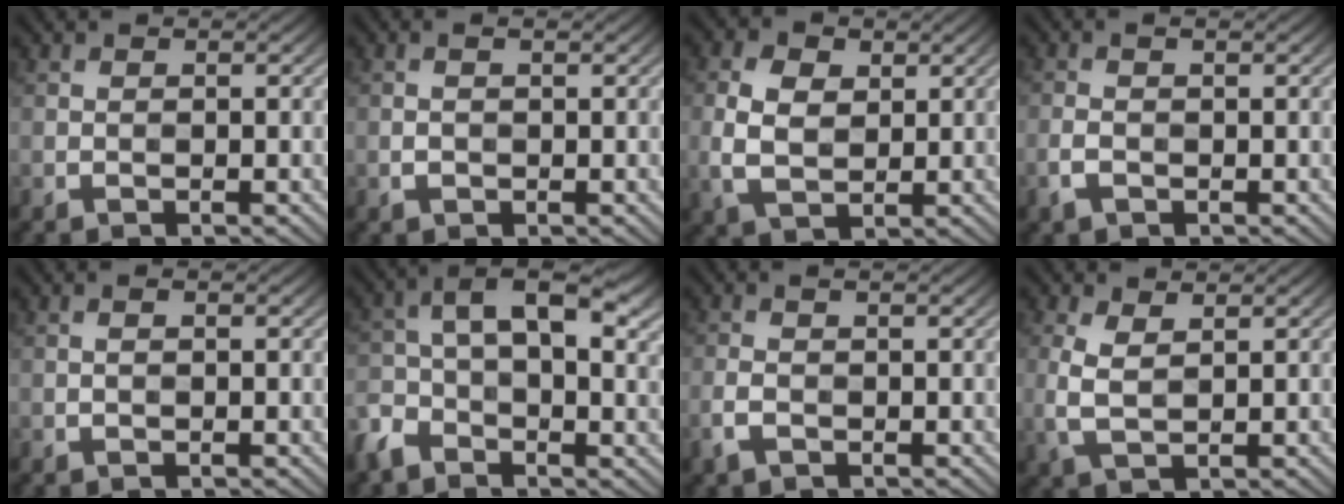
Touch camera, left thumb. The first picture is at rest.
{"total": 1.3, "force": [0.0, 0.7, 1.1], "torque": [-0.025, 0.003, 0.000]}
{"total": 5.9, "force": [1.0, 4.1, 4.1], "torque": [-0.096, 0.002, 0.018]}
{"total": 2.1, "force": [-0.6, 1.0, 1.7], "torque": [-0.045, -0.001, -0.013]}
{"total": 0.8, "force": [0.0, 0.3, 0.7], "torque": [-0.016, 0.002, 0.000]}
{"total": 9.7, "force": [-1.0, 5.7, 7.8], "torque": [-0.151, 0.002, -0.035]}
{"total": 2.3, "force": [-0.8, 1.1, 1.9], "torque": [-0.052, -0.003, -0.017]}
{"total": 4.1, "force": [1.1, 2.0, 3.4], "torque": [-0.093, 0.000, 0.024]}